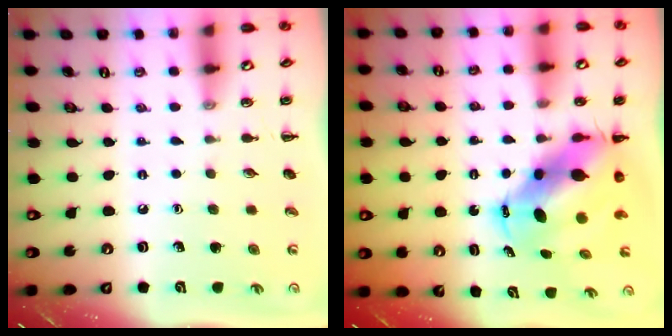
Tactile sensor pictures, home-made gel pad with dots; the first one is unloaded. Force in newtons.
{"total": 9.6, "press": 9.3, "slide": 2.5}